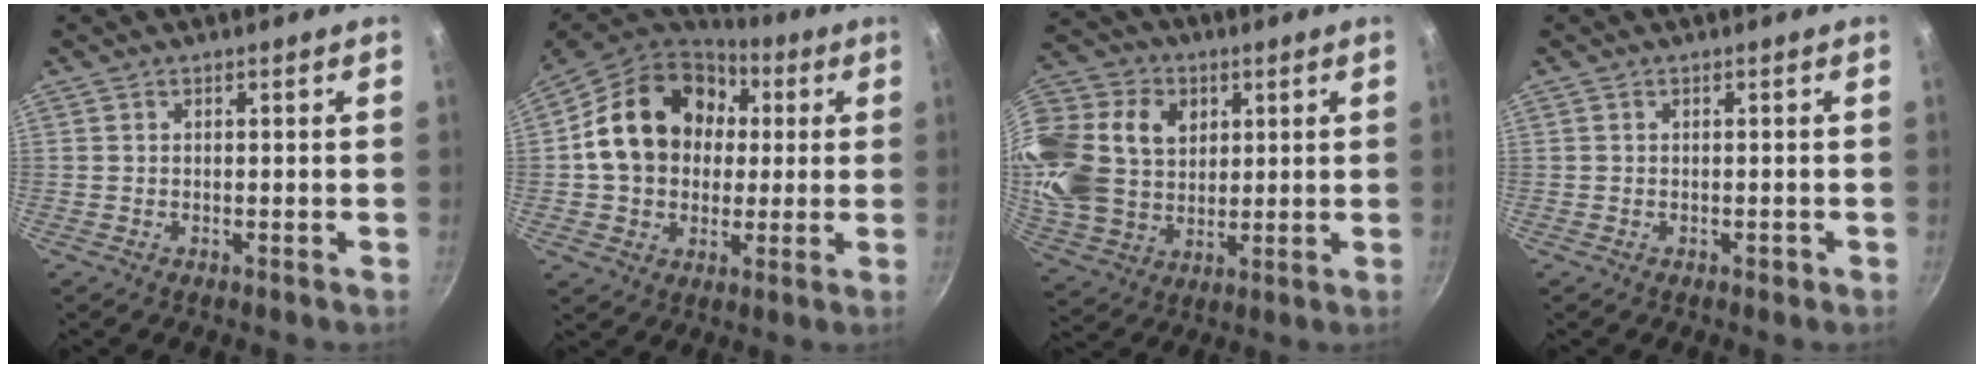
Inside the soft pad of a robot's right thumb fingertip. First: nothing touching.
{"total": 20.6, "force": [3.3, 16.3, 12.2], "torque": [-0.195, 0.030, 0.050]}
{"total": 25.1, "force": [6.9, 19.4, 14.4], "torque": [-0.309, 0.016, 0.134]}
{"total": 1.0, "force": [-0.4, 0.6, 0.6], "torque": [-0.003, 0.006, -0.004]}